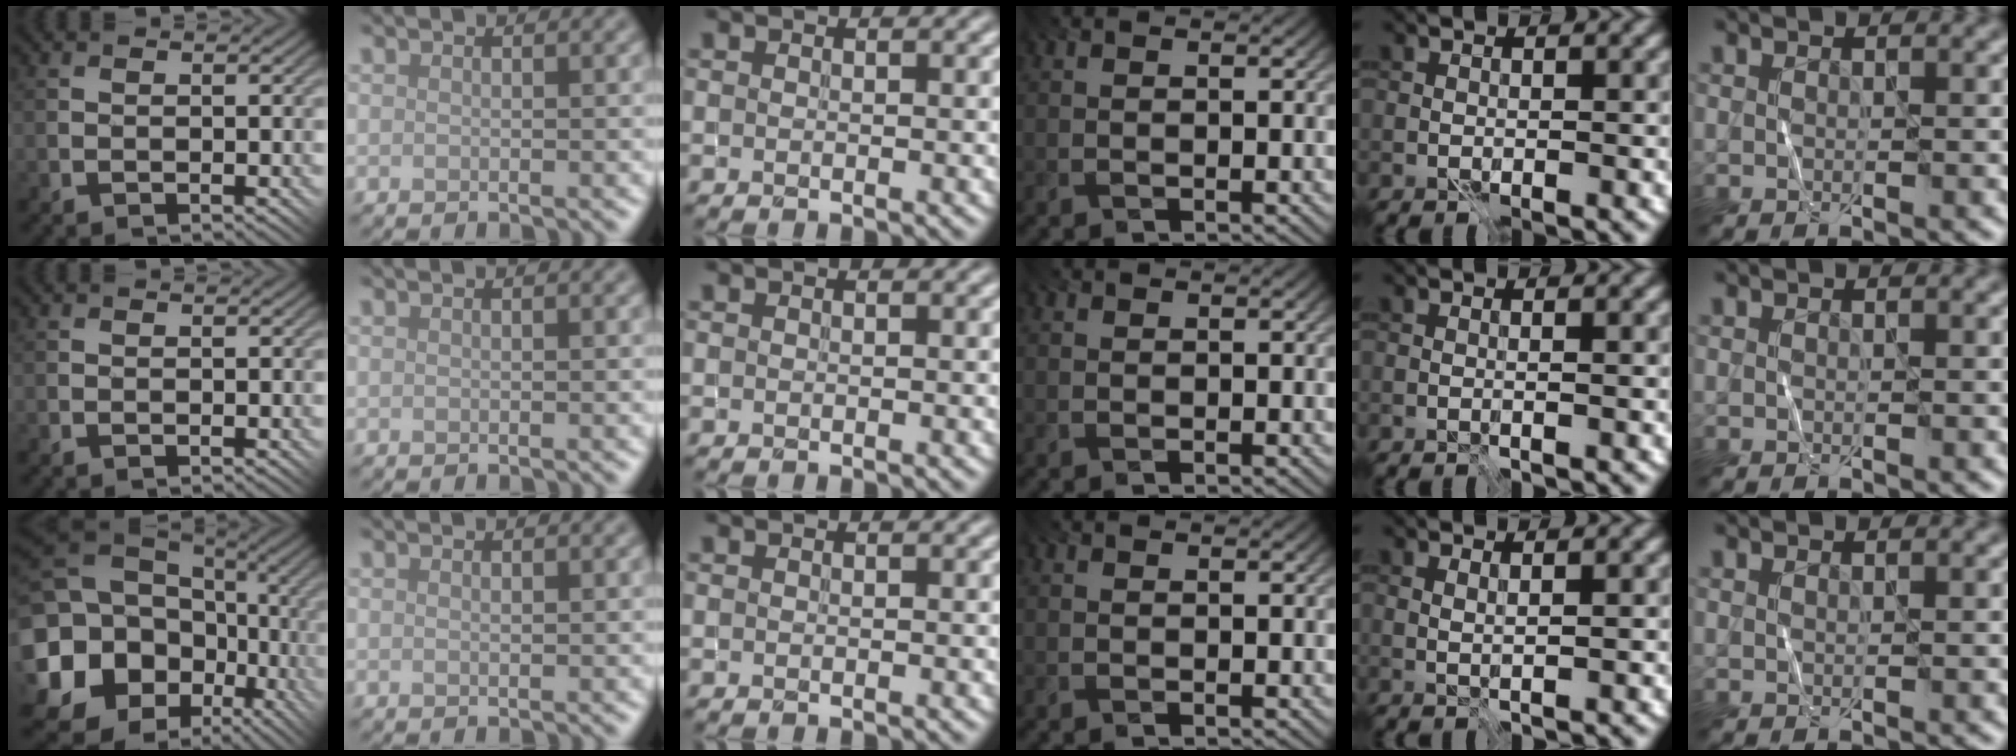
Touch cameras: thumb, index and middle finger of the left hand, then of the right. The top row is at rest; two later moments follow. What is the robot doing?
{"motion": "fold", "object": "shorts"}